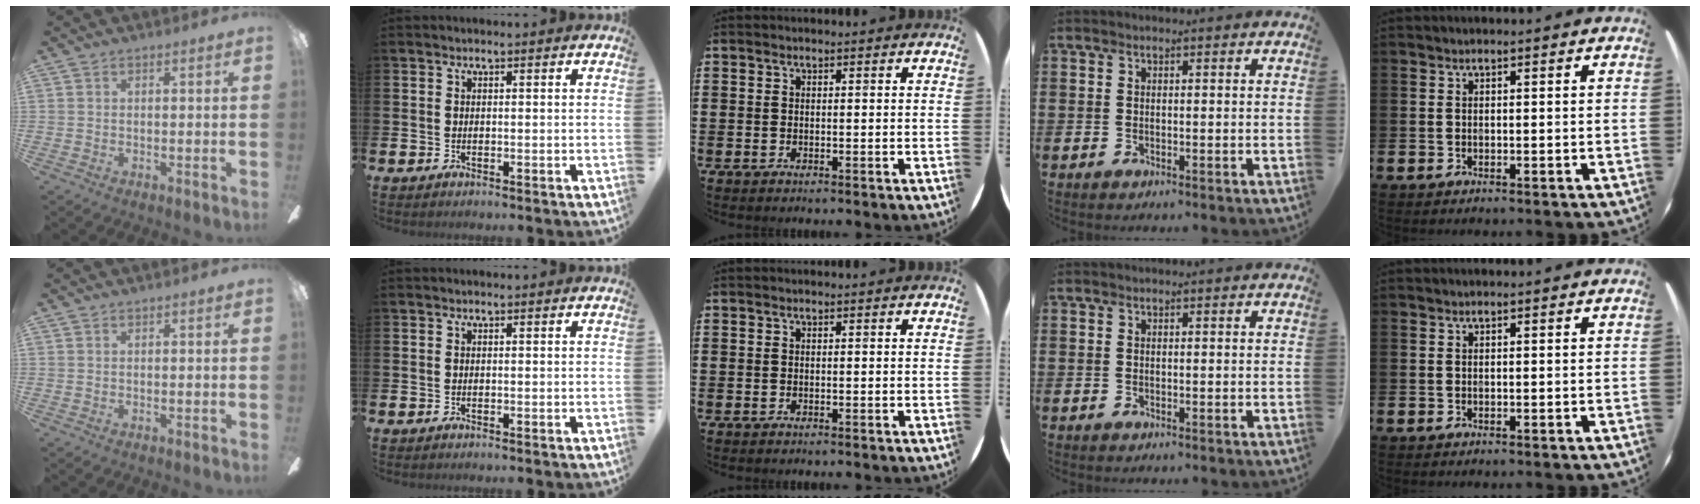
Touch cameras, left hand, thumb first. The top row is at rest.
{}